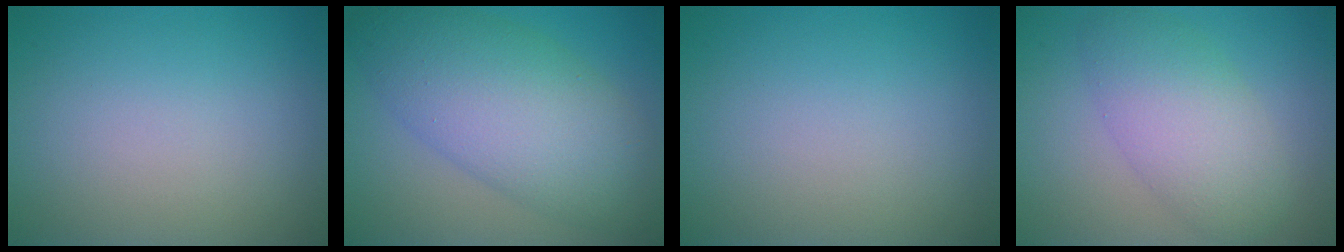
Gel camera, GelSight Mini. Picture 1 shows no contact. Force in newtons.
{"total": 9.4, "press": 9.4, "slide": 0.3}
{"total": 0.0}
{"total": 5.4, "press": 5.4, "slide": 0.3}